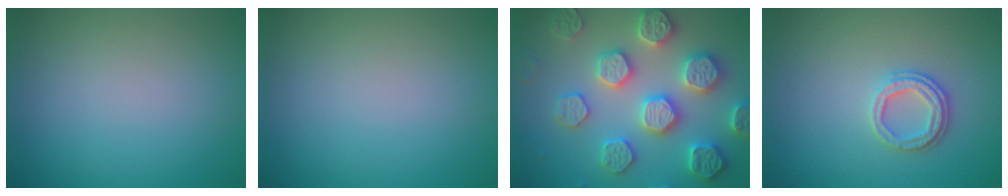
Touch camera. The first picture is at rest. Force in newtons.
{"total": 0.0}
{"total": 6.3, "press": 6.2, "slide": 1.5}
{"total": 2.6, "press": 2.4, "slide": 0.8}